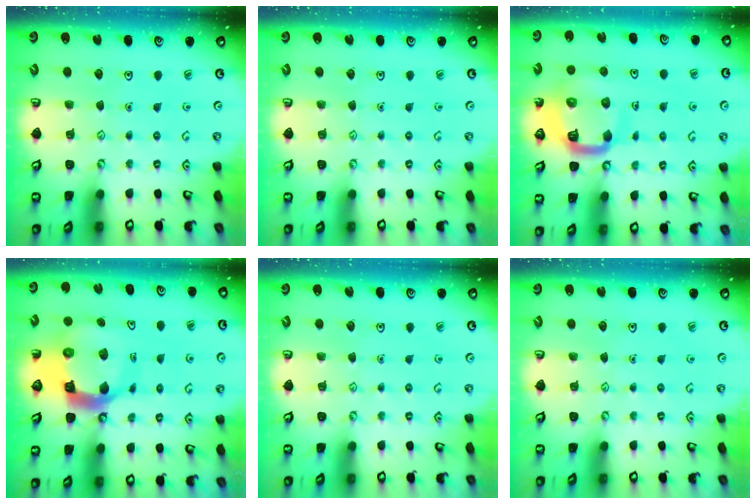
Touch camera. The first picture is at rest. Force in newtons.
{"total": 0.0}
{"total": 12.0, "press": 11.9, "slide": 1.4}
{"total": 14.4, "press": 14.3, "slide": 1.6}
{"total": 0.0}
{"total": 0.0}